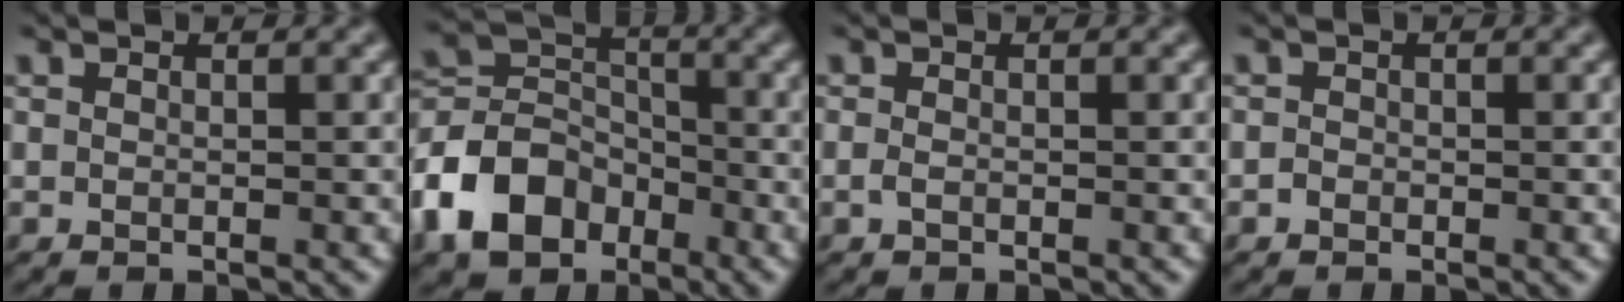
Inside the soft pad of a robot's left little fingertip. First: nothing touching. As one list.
[{"total": 7.8, "force": [-4.2, 5.5, 3.7], "torque": [-0.074, 0.007, -0.095]}, {"total": 0.7, "force": [-0.3, 0.4, 0.5], "torque": [-0.015, 0.000, -0.006]}, {"total": 0.7, "force": [-0.4, 0.5, 0.1], "torque": [0.000, -0.001, -0.010]}]